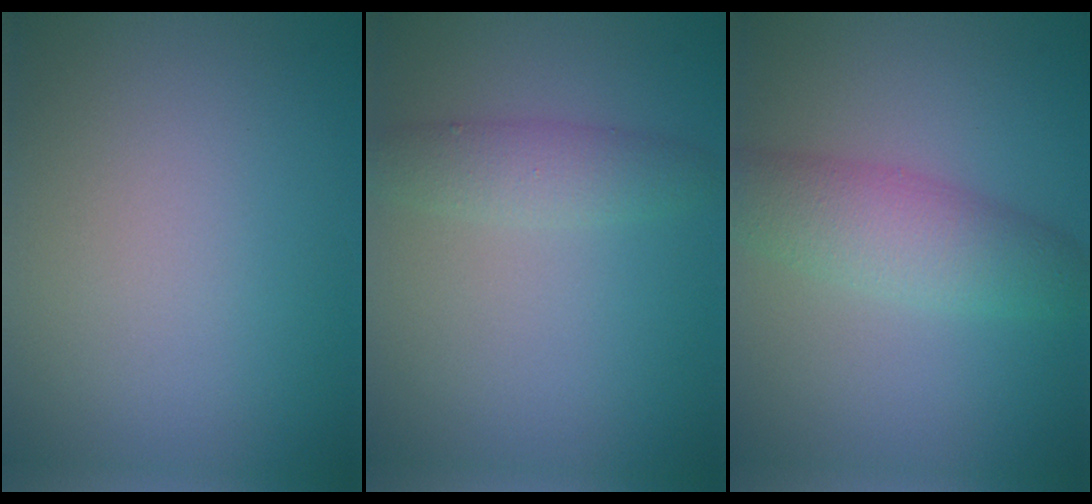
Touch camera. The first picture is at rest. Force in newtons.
{"total": 2.4, "press": 2.4, "slide": 0.2}
{"total": 4.4, "press": 4.4, "slide": 0.1}